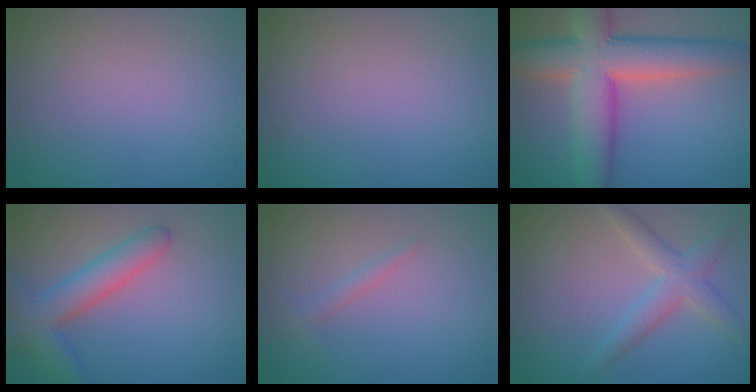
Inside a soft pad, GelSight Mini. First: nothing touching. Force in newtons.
{"total": 0.0}
{"total": 9.9, "press": 9.8, "slide": 0.7}
{"total": 4.7, "press": 4.7, "slide": 0.2}
{"total": 1.0, "press": 1.0, "slide": 0.1}
{"total": 3.1, "press": 3.1, "slide": 0.1}